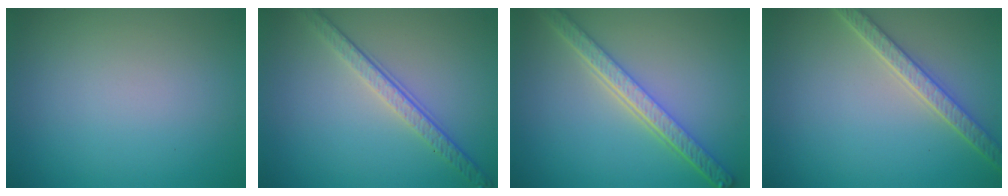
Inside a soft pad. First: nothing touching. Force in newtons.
{"total": 3.8, "press": 2.8, "slide": 2.5}
{"total": 5.1, "press": 4.0, "slide": 3.2}
{"total": 3.6, "press": 3.2, "slide": 1.6}